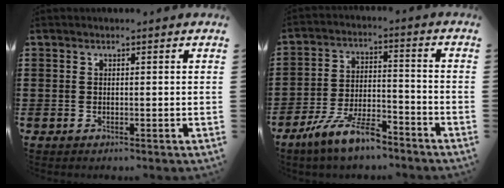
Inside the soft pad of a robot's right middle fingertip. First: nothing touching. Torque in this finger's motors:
{"motor_torque": [2.14, 0.00, 0.24, 0.14]}